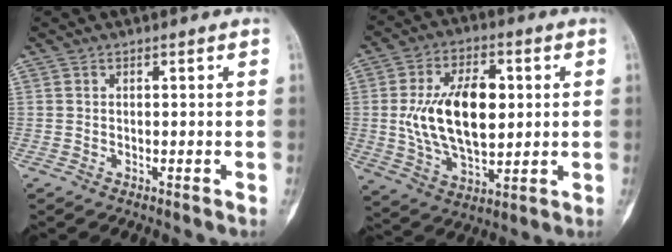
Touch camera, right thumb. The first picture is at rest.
{"total": 17.1, "force": [1.6, 9.6, 14.0], "torque": [-0.226, -0.002, 0.036]}